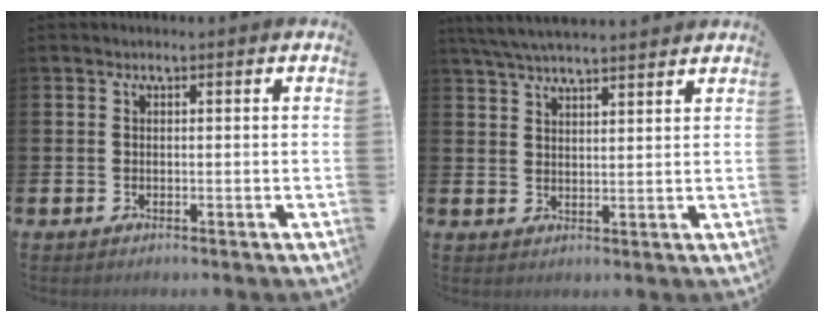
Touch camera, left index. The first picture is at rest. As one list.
[{"total": 4.9, "force": [4.7, 0.2, 1.4], "torque": [-0.045, -0.015, 0.087]}]